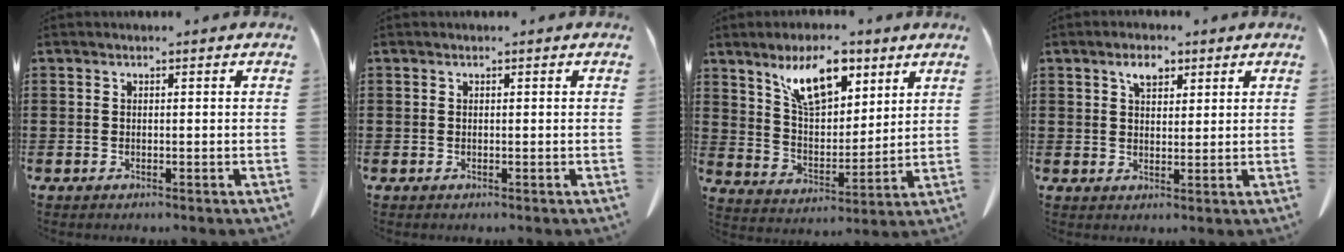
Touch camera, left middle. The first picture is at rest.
{"total": 0.0}
{"total": 10.5, "force": [6.9, 4.6, 6.5], "torque": [-0.124, -0.015, 0.121]}
{"total": 3.5, "force": [2.2, 1.8, 2.0], "torque": [-0.030, 0.002, 0.036]}